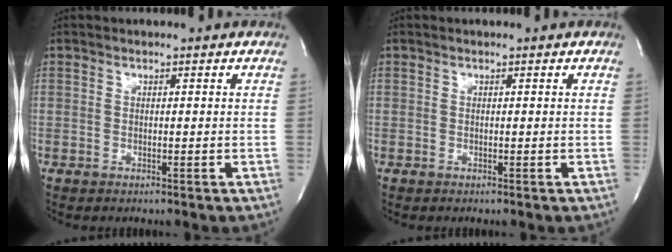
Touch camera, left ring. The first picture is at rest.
{"total": 0.0}